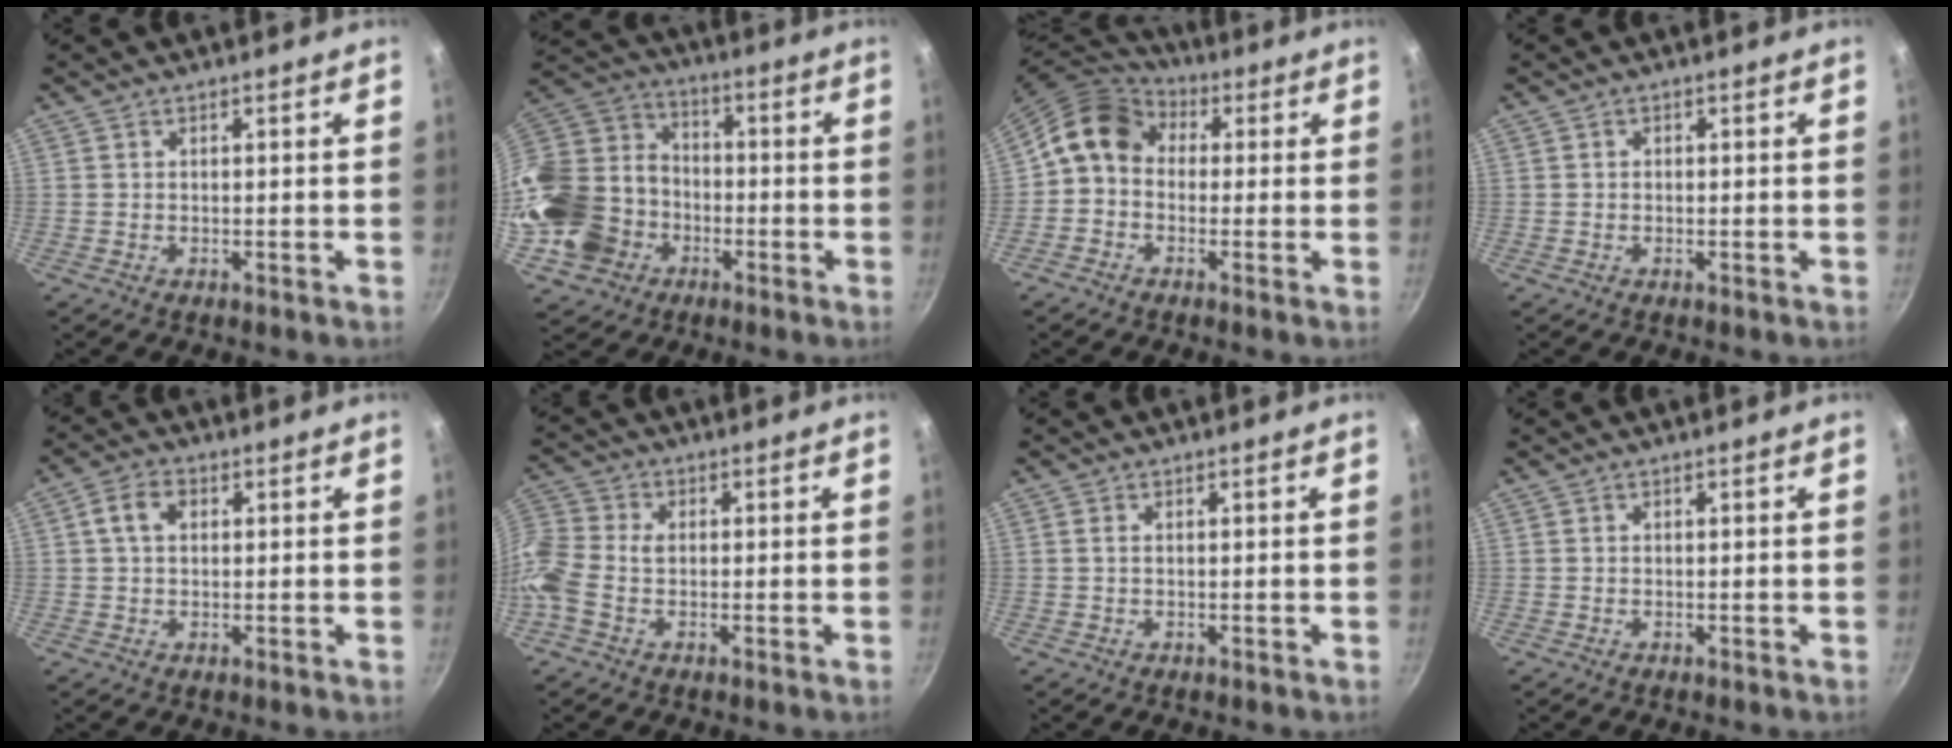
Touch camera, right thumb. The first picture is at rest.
{"total": 22.2, "force": [-6.4, 18.4, 10.7], "torque": [-0.225, 0.056, -0.113]}
{"total": 10.6, "force": [0.7, 8.6, 6.2], "torque": [-0.096, 0.034, -0.015]}
{"total": 0.5, "force": [-0.1, 0.5, 0.1], "torque": [0.000, 0.002, -0.002]}
{"total": 4.5, "force": [1.0, 3.2, 3.0], "torque": [-0.049, 0.009, 0.013]}
{"total": 11.1, "force": [-1.7, 8.1, 7.3], "torque": [-0.168, 0.022, -0.059]}
{"total": 0.7, "force": [0.1, 0.4, 0.6], "torque": [-0.011, 0.001, 0.000]}
{"total": 0.0}